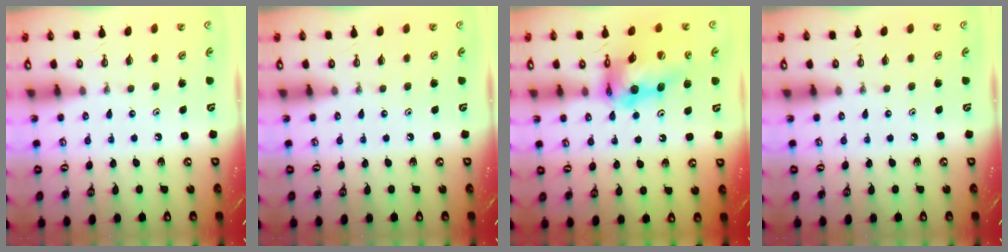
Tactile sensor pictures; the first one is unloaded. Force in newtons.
{"total": 0.0}
{"total": 16.2, "press": 16.1, "slide": 1.7}
{"total": 0.0}